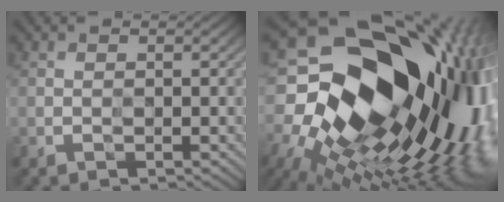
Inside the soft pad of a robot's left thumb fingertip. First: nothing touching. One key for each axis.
{"total": 19.6, "fx": 0.2, "fy": 13.3, "fz": 14.3, "tx": -0.249, "ty": 0.001, "tz": 0.009}